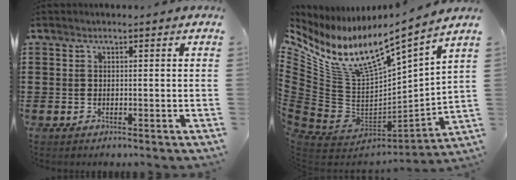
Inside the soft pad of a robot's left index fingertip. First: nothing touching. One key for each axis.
{"total": 10.8, "fx": 6.9, "fy": 3.7, "fz": 7.5, "tx": -0.184, "ty": -0.060, "tz": 0.115}